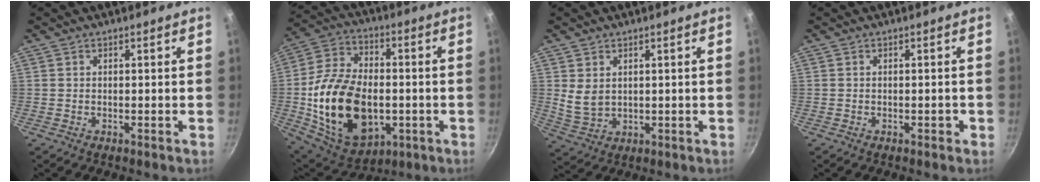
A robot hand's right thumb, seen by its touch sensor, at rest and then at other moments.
{"total": 23.6, "force": [-3.2, 15.2, 17.7], "torque": [-0.315, 0.018, -0.041]}
{"total": 4.8, "force": [1.5, 3.4, 3.0], "torque": [-0.052, -0.016, 0.040]}
{"total": 0.9, "force": [-0.4, 0.5, 0.6], "torque": [-0.002, 0.005, -0.004]}